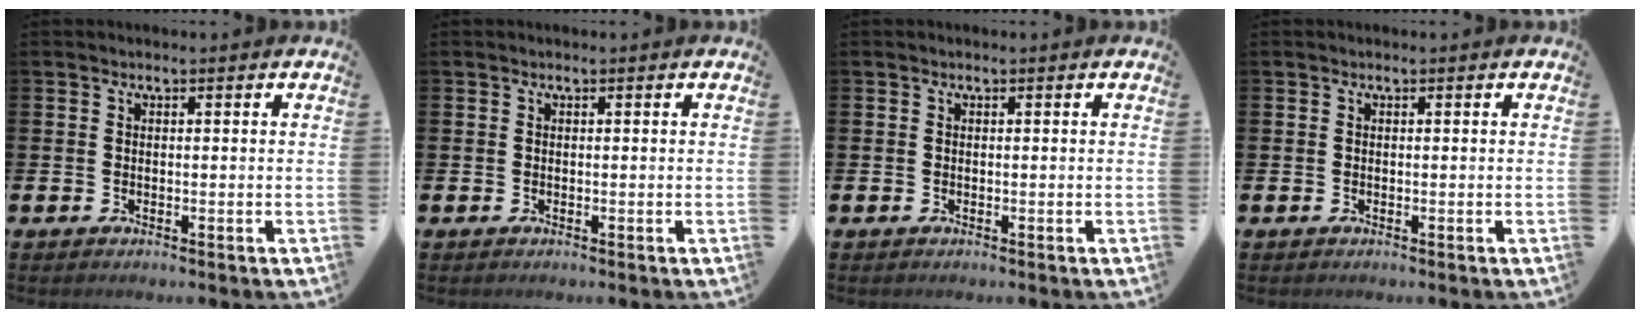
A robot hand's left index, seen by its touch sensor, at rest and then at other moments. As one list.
[{"total": 0.0}, {"total": 0.0}, {"total": 0.0}]